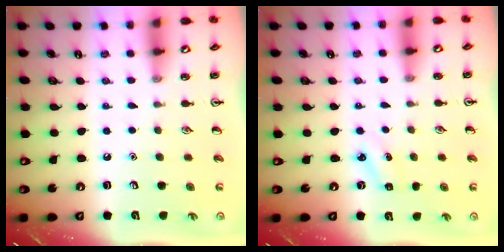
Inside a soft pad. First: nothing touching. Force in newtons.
{"total": 2.5, "press": 2.3, "slide": 0.9}